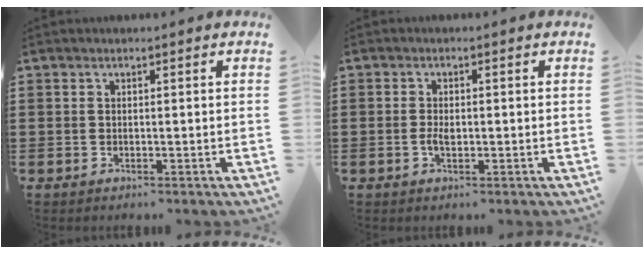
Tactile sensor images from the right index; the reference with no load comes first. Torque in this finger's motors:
{"motor_torque": [2.14, 0.00, 0.03, -0.02]}